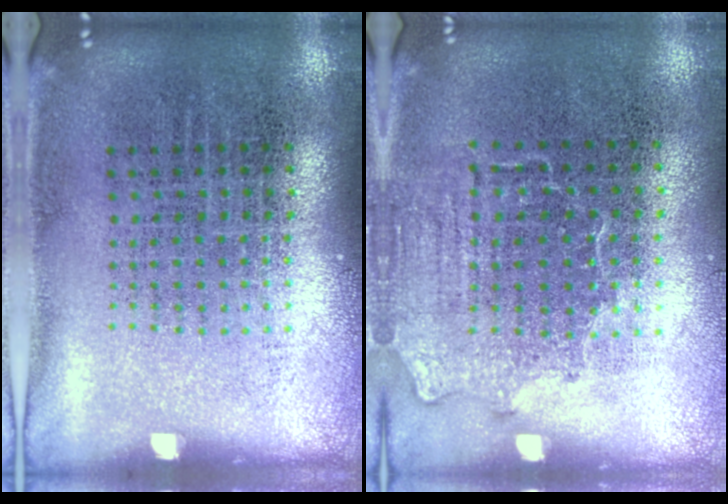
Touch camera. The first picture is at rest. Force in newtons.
{"total": 1.4, "press": 1.2, "slide": 0.7}